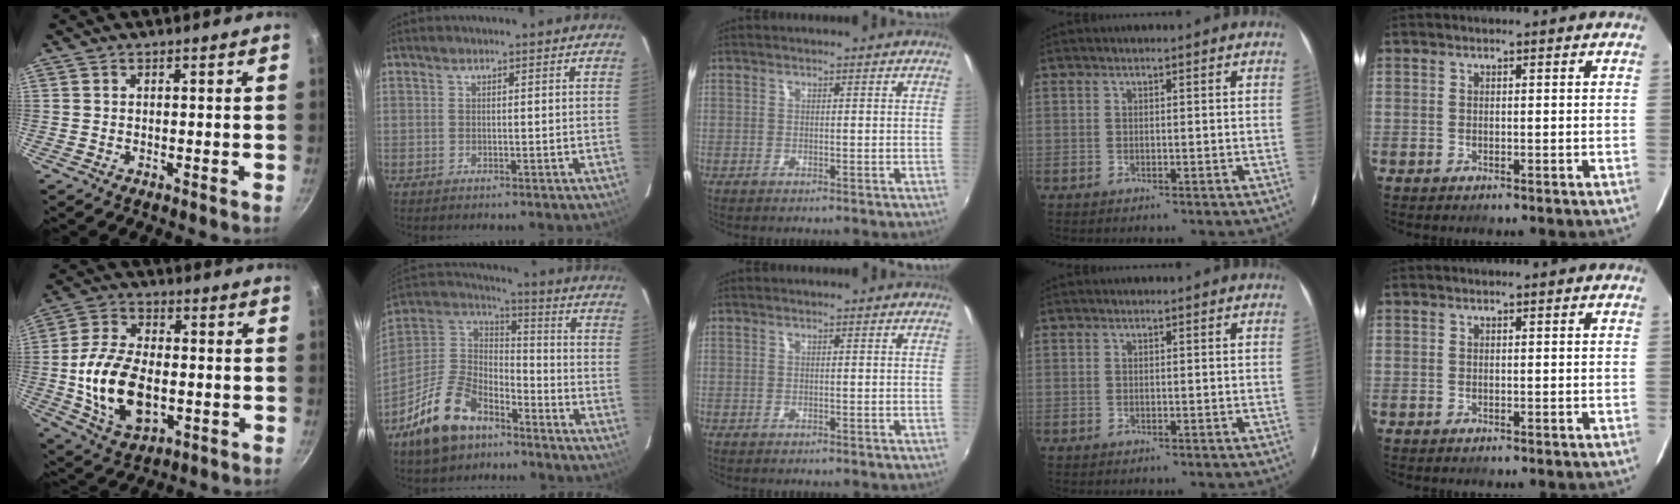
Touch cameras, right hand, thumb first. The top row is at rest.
{"thumb": {"total": 16.2, "force": [-2.3, 9.6, 12.8], "torque": [-0.231, 0.016, -0.035]}, "index": {"total": 17.1, "force": [-11.0, 9.3, 9.2], "torque": [-0.202, 0.017, -0.190]}}